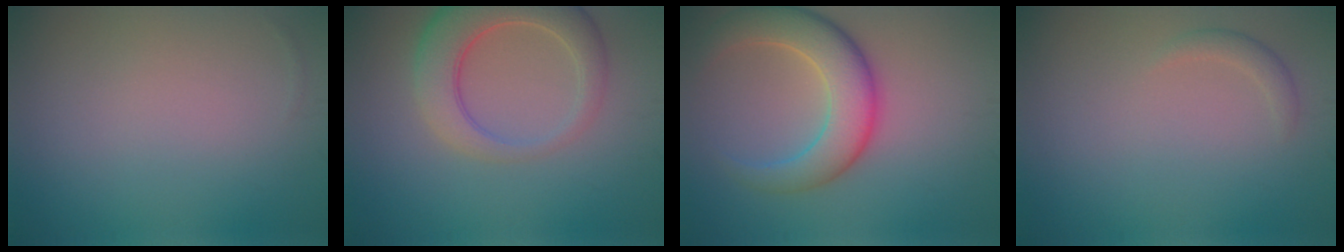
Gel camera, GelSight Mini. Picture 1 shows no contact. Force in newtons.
{"total": 6.1, "press": 6.1, "slide": 0.5}
{"total": 6.6, "press": 6.6, "slide": 0.2}
{"total": 1.2, "press": 1.2, "slide": 0.1}